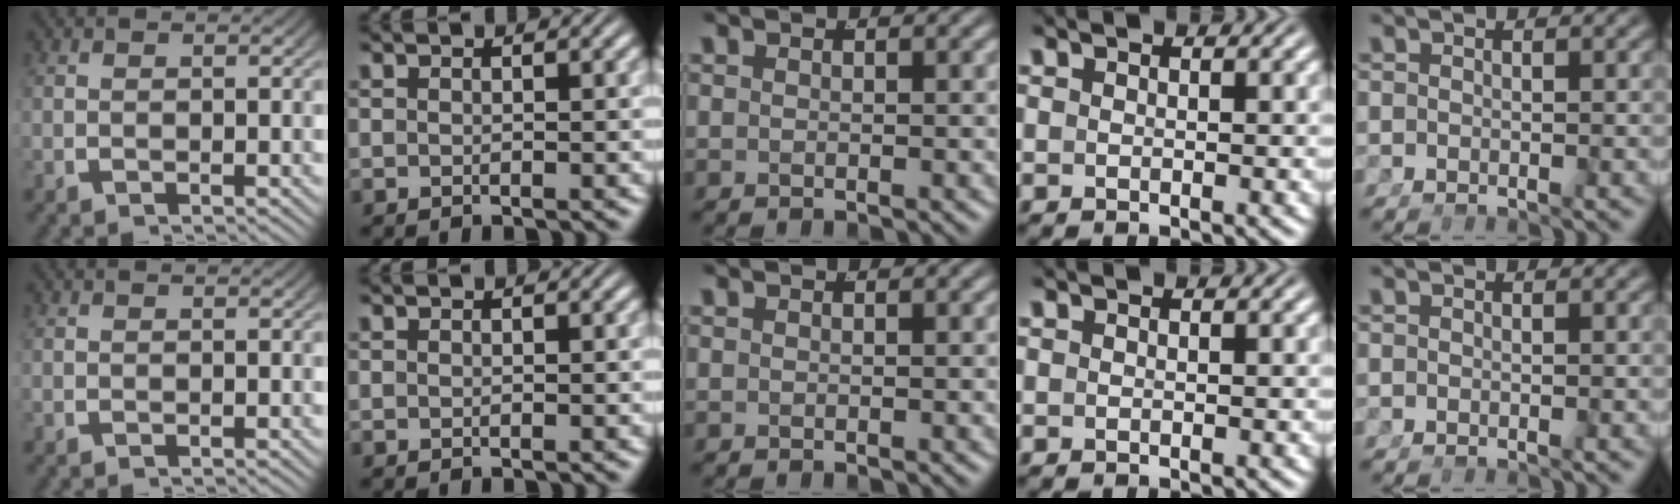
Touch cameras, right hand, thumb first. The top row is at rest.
{}